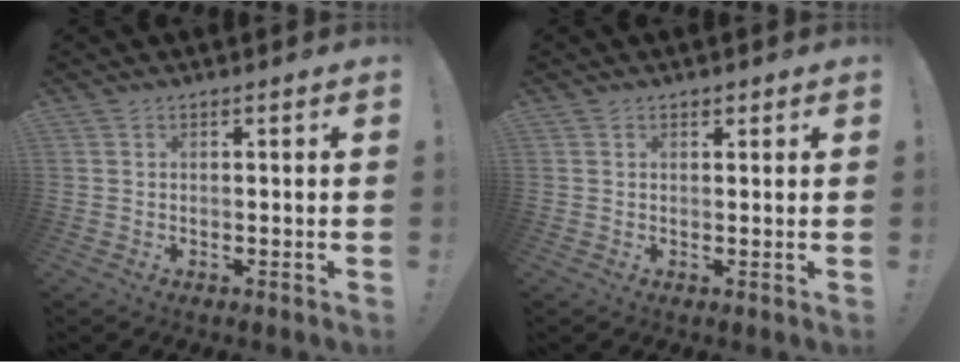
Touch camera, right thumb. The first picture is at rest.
{"total": 0.7, "force": [0.5, 0.5, 0.1], "torque": [-0.002, 0.000, 0.010]}